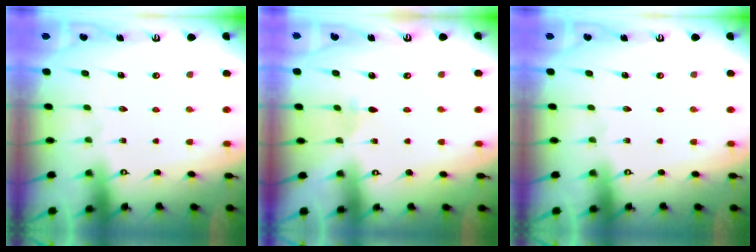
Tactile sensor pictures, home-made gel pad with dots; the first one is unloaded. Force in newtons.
{"total": 1.6, "press": 1.6, "slide": 0.4}
{"total": 0.0}